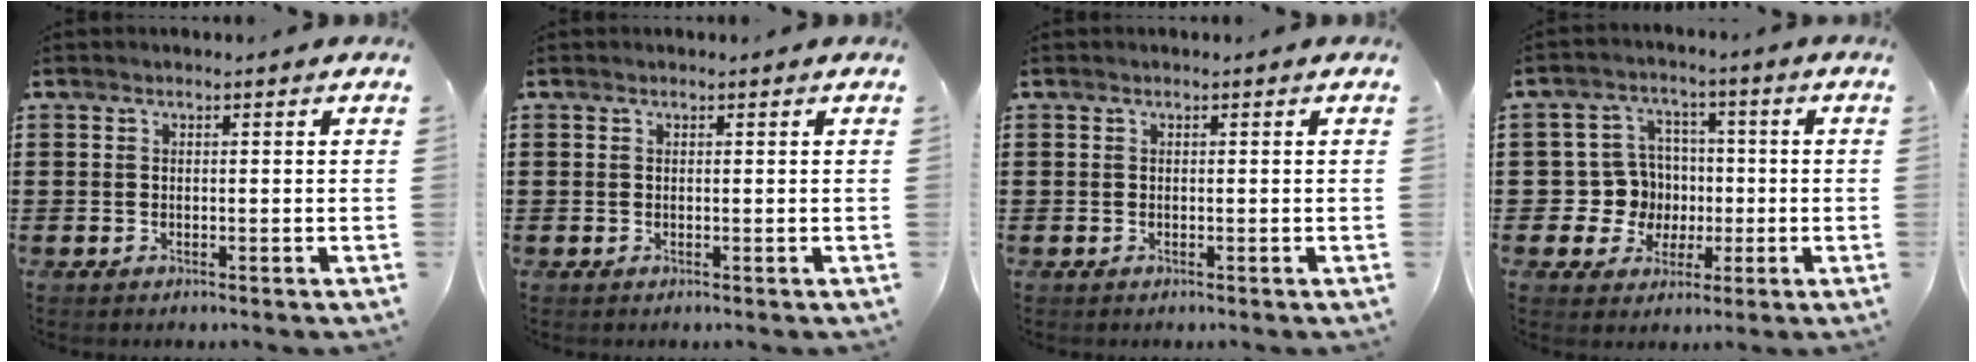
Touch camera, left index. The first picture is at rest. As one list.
[{"total": 0.0}, {"total": 0.0}, {"total": 7.6, "force": [0.0, 7.5, 1.6], "torque": [-0.071, 0.014, 0.009]}]